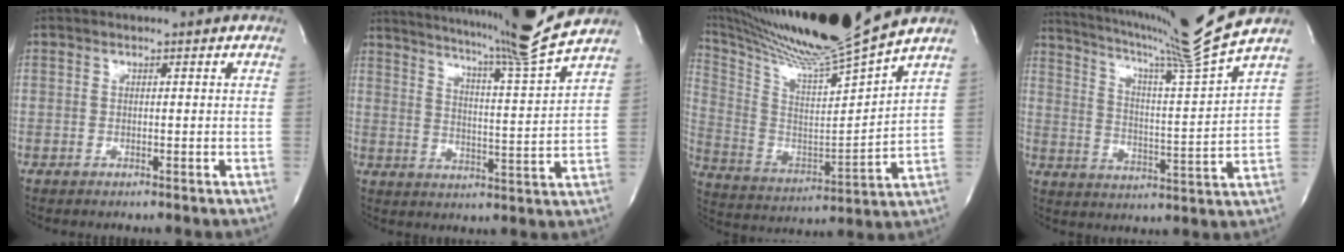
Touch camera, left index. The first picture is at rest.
{"total": 15.8, "force": [14.2, -3.3, 6.1], "torque": [-0.108, -0.063, 0.199]}
{"total": 20.4, "force": [17.4, -1.5, 10.5], "torque": [-0.200, -0.035, 0.299]}
{"total": 16.1, "force": [13.8, -3.5, 7.5], "torque": [-0.131, -0.050, 0.206]}